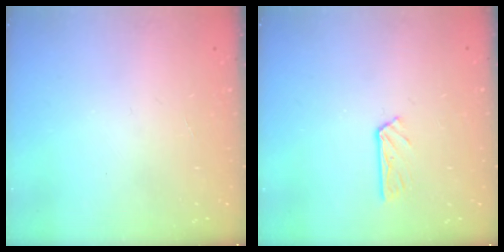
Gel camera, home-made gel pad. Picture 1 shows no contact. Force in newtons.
{"total": 4.0, "press": 4.0, "slide": 0.2}